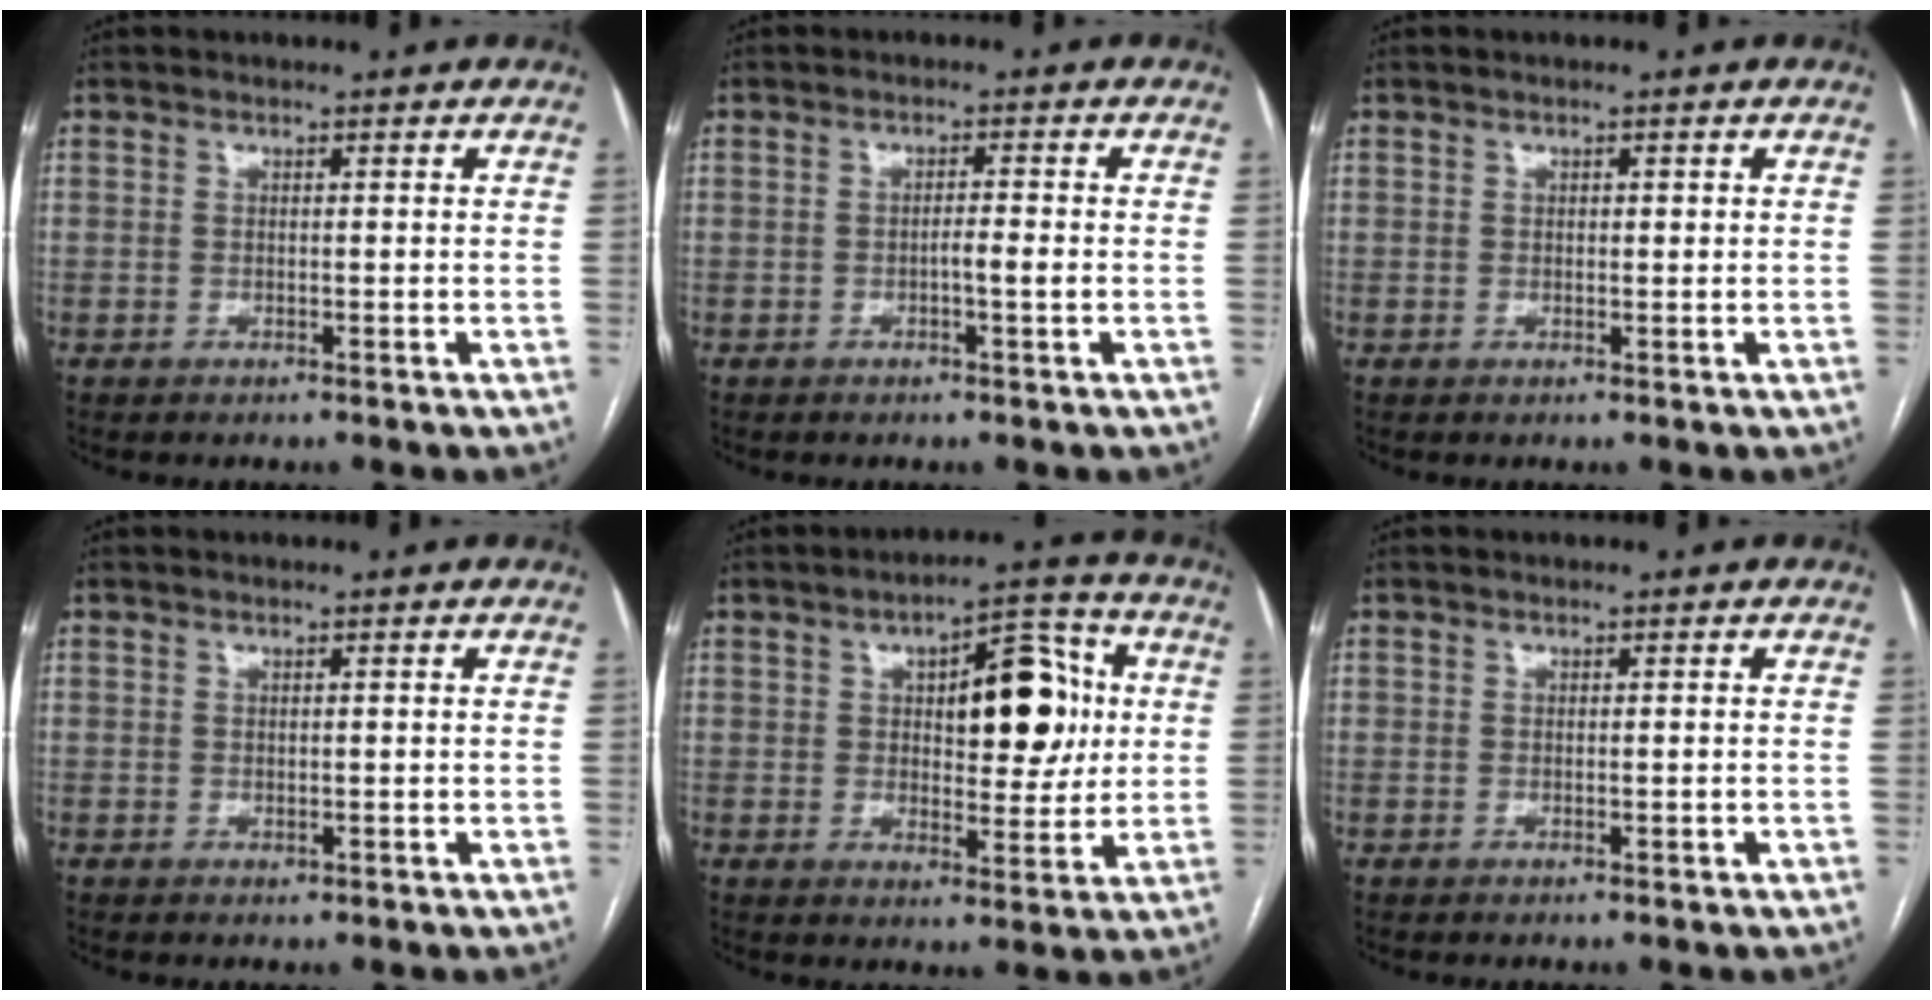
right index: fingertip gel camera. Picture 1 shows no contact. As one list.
[{"total": 2.1, "force": [-0.6, 0.0, 2.0], "torque": [-0.031, 0.002, -0.012]}, {"total": 0.8, "force": [0.2, 0.4, 0.6], "torque": [-0.007, 0.001, 0.003]}, {"total": 0.5, "force": [0.0, 0.4, 0.3], "torque": [-0.003, -0.001, 0.003]}, {"total": 12.4, "force": [2.4, 5.0, 11.1], "torque": [-0.145, 0.028, 0.039]}, {"total": 0.6, "force": [-0.1, 0.3, 0.5], "torque": [-0.009, 0.001, 0.001]}]